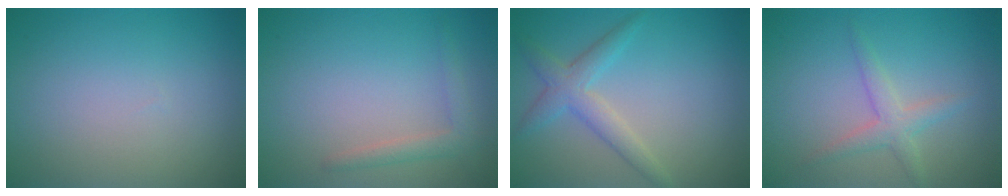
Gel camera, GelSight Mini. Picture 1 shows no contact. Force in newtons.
{"total": 1.8, "press": 1.8, "slide": 0.2}
{"total": 2.9, "press": 2.9, "slide": 0.2}
{"total": 2.2, "press": 2.2, "slide": 0.1}